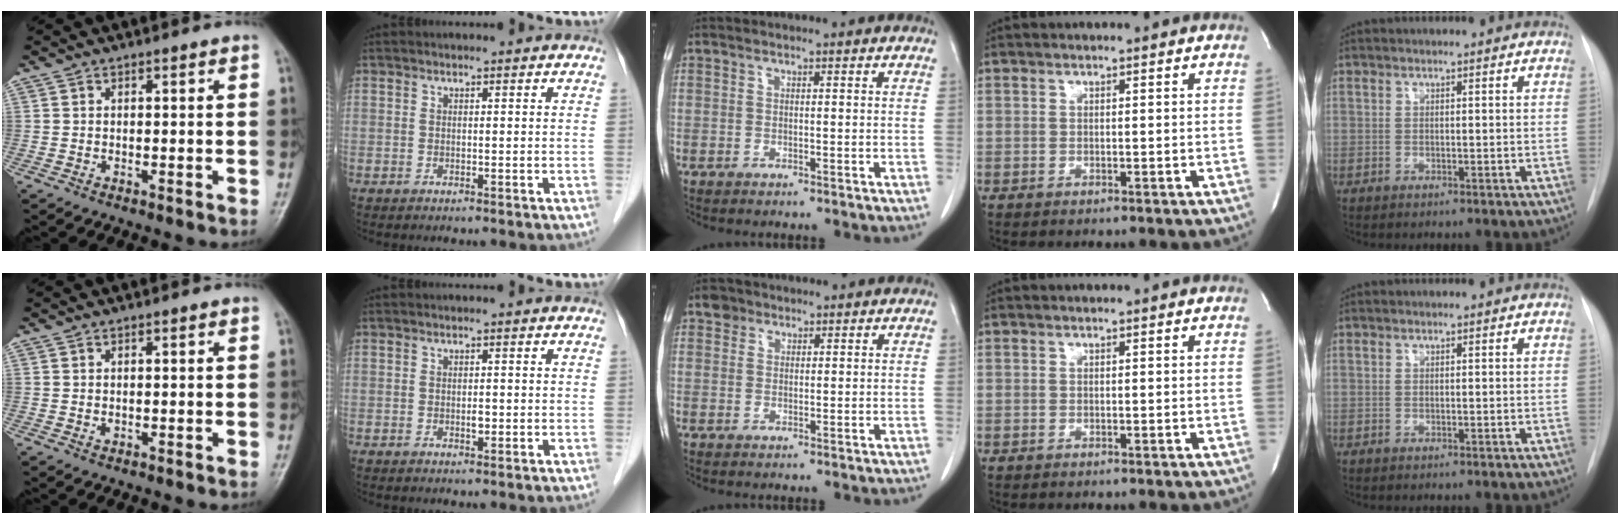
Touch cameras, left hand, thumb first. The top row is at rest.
{"thumb": {"total": 0.7, "force": [0.2, 0.4, 0.5], "torque": [-0.006, -0.001, 0.003]}, "index": {"total": 0.8, "force": [-0.4, 0.4, 0.6], "torque": [-0.013, -0.003, -0.005]}, "middle": {"total": 1.9, "force": [1.3, 1.4, 0.3], "torque": [-0.001, 0.003, 0.019]}}